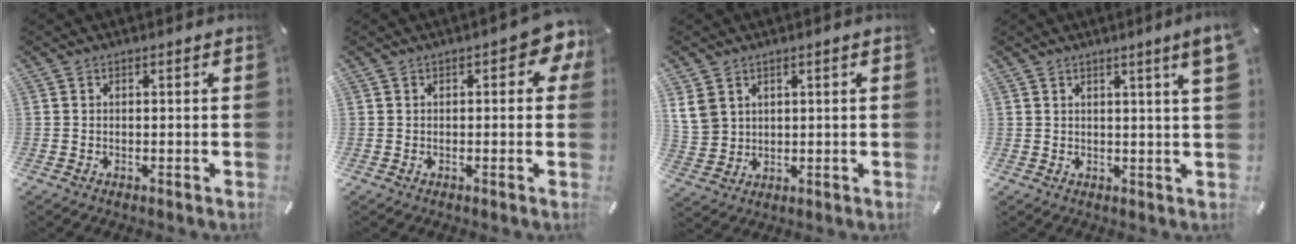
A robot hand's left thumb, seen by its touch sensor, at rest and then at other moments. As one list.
[{"total": 4.5, "force": [1.2, 2.4, 3.6], "torque": [-0.047, 0.004, 0.017]}, {"total": 6.1, "force": [2.8, 5.1, 1.6], "torque": [-0.059, 0.001, 0.055]}, {"total": 3.9, "force": [2.1, 0.0, 3.3], "torque": [-0.050, -0.006, 0.033]}]